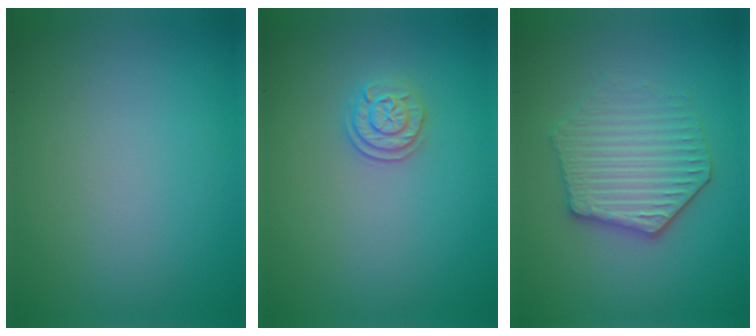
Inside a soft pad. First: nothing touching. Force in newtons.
{"total": 1.9, "press": 1.8, "slide": 0.5}
{"total": 4.3, "press": 4.0, "slide": 1.8}